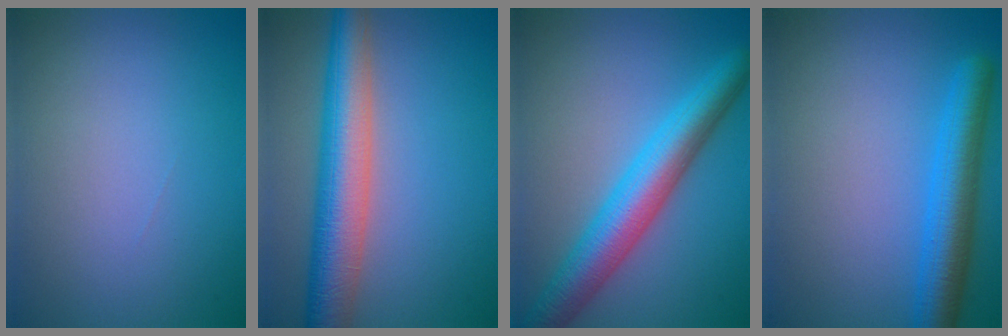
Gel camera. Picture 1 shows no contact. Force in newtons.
{"total": 7.7, "press": 7.7, "slide": 0.3}
{"total": 6.8, "press": 6.8, "slide": 0.3}
{"total": 5.2, "press": 5.2, "slide": 0.2}